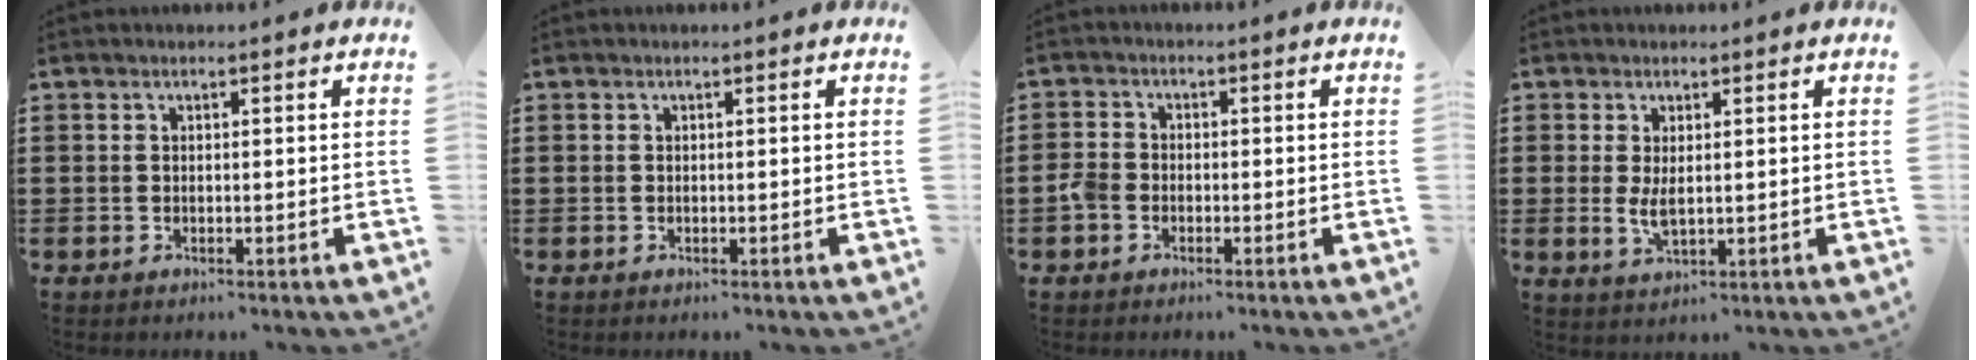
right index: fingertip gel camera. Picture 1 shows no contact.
{"total": 0.0}
{"total": 2.6, "force": [-1.2, 1.9, 1.4], "torque": [-0.042, -0.002, -0.026]}
{"total": 3.3, "force": [0.5, 1.4, 2.9], "torque": [-0.066, -0.001, 0.006]}